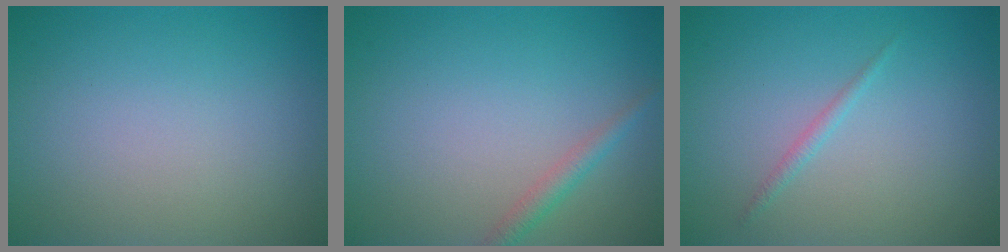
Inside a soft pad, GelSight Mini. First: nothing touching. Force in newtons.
{"total": 1.6, "press": 1.6, "slide": 0.1}
{"total": 0.8, "press": 0.8, "slide": 0.1}